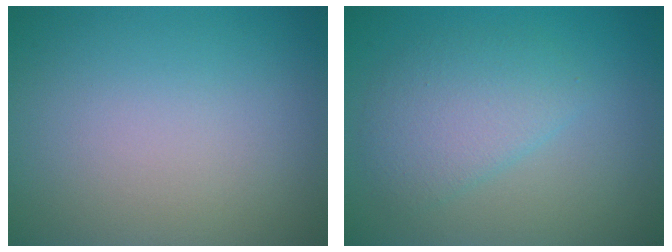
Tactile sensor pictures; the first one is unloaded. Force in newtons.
{"total": 3.5, "press": 3.5, "slide": 0.1}